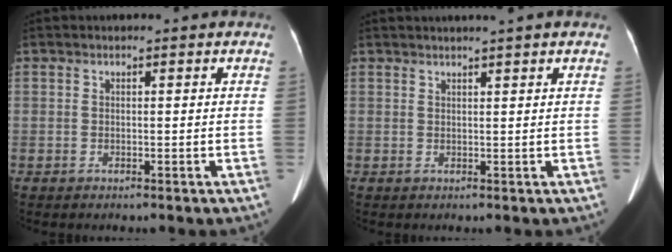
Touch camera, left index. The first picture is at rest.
{"total": 2.8, "force": [2.3, -0.5, 1.4], "torque": [-0.017, 0.017, 0.036]}